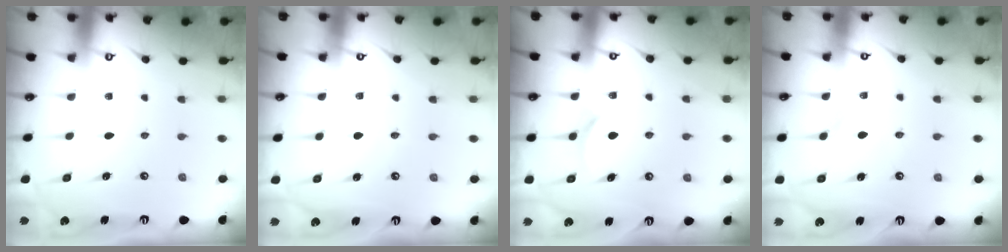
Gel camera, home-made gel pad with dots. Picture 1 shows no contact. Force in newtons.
{"total": 1.2, "press": 1.2, "slide": 0.1}
{"total": 4.6, "press": 4.6, "slide": 0.1}
{"total": 4.3, "press": 4.3, "slide": 0.5}